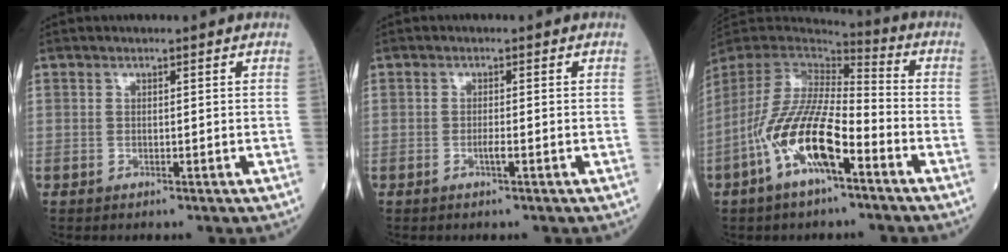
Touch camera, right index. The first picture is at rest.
{"total": 1.2, "force": [-0.5, 0.0, 1.1], "torque": [-0.024, -0.001, -0.010]}
{"total": 14.7, "force": [-6.4, 4.0, 12.6], "torque": [-0.266, -0.001, -0.120]}